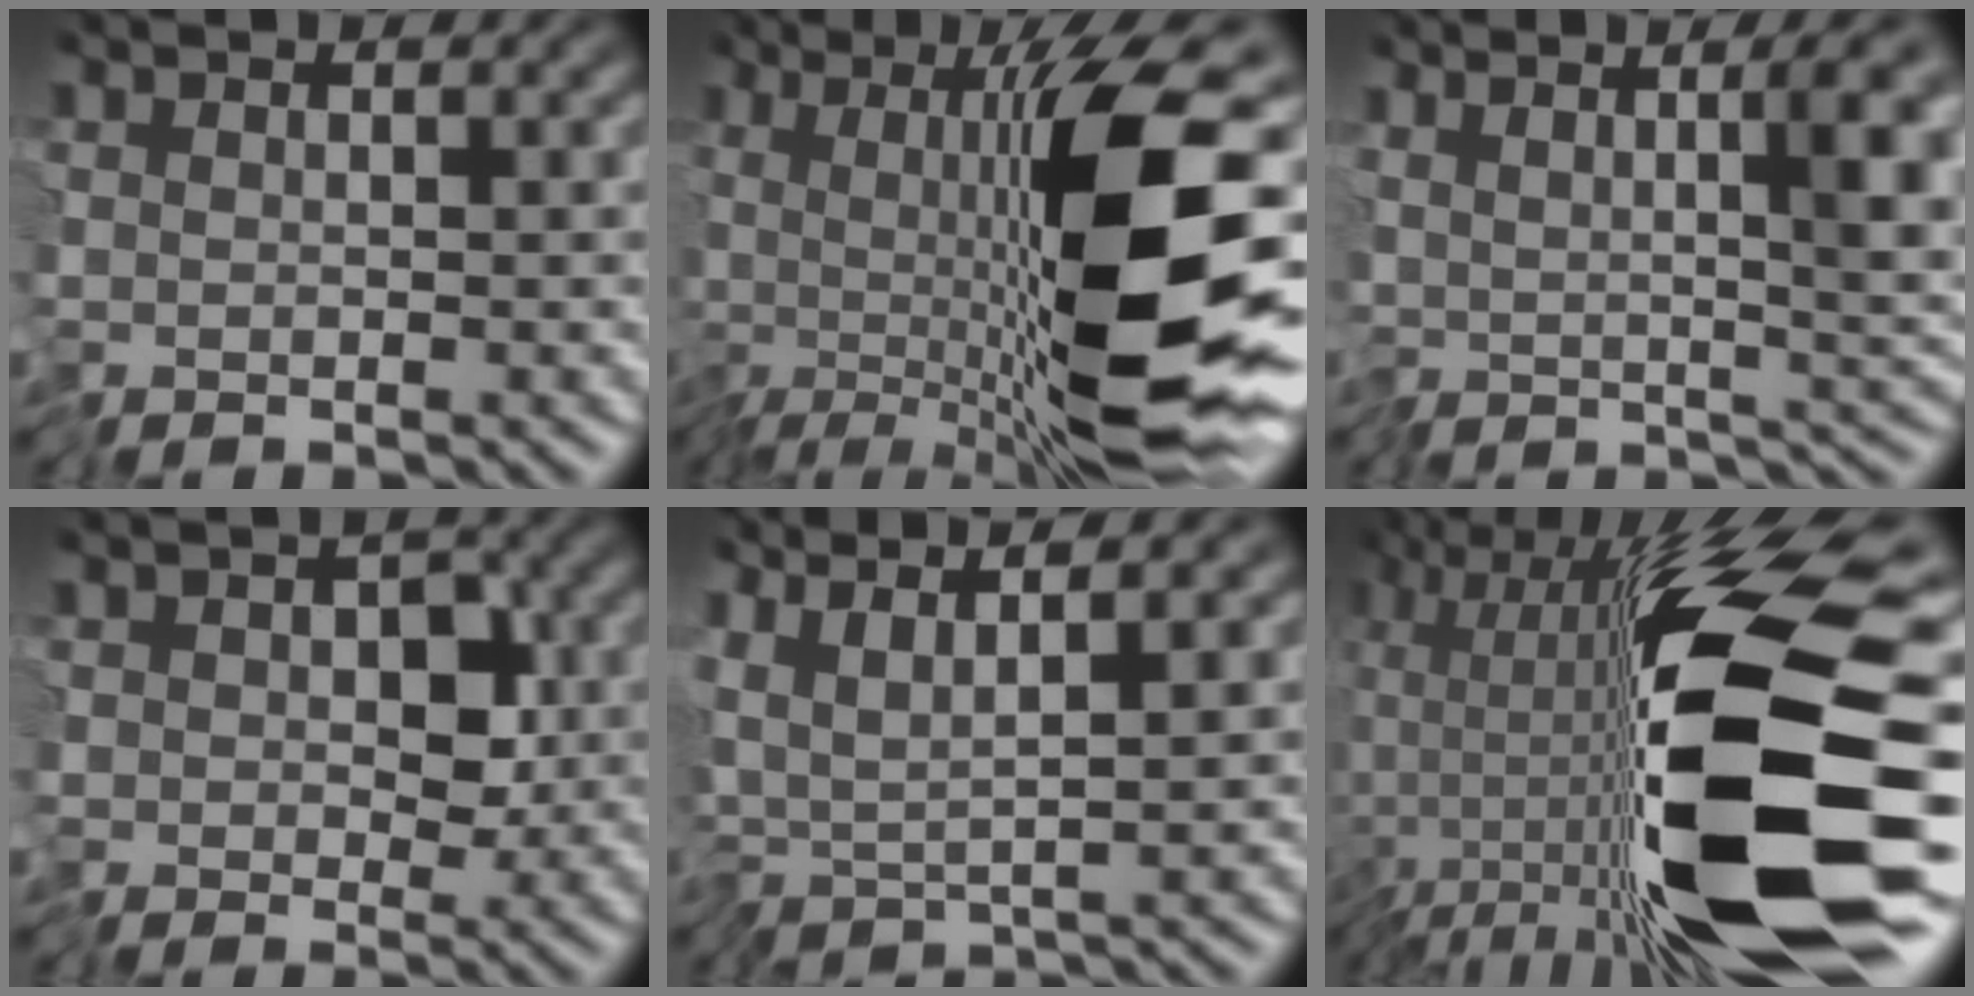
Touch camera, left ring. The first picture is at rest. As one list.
[{"total": 15.2, "force": [-2.9, 3.3, 14.6], "torque": [-0.223, 0.012, -0.062]}, {"total": 7.7, "force": [2.0, 1.9, 7.2], "torque": [-0.118, 0.003, 0.035]}, {"total": 4.2, "force": [-0.6, 3.1, 2.7], "torque": [-0.044, 0.001, -0.019]}, {"total": 3.9, "force": [0.5, 0.6, 3.8], "torque": [-0.077, 0.007, -0.001]}, {"total": 18.1, "force": [-6.6, 4.7, 16.2], "torque": [-0.289, 0.011, -0.124]}]